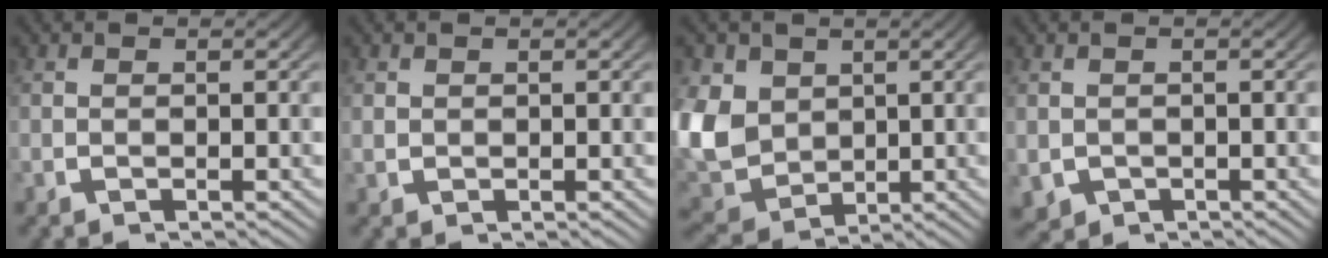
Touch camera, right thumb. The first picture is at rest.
{"total": 0.7, "force": [0.3, 0.6, 0.2], "torque": [-0.005, -0.005, 0.011]}
{"total": 10.9, "force": [-1.0, 8.9, 6.1], "torque": [-0.189, -0.062, 0.014]}
{"total": 2.8, "force": [-1.0, 2.5, 1.0], "torque": [-0.029, -0.024, -0.002]}